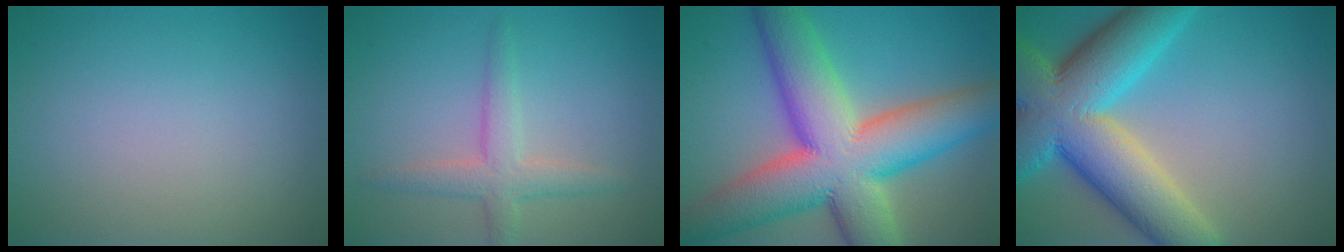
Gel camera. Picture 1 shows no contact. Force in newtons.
{"total": 3.0, "press": 3.0, "slide": 0.1}
{"total": 14.5, "press": 14.5, "slide": 0.7}
{"total": 13.2, "press": 13.2, "slide": 0.6}